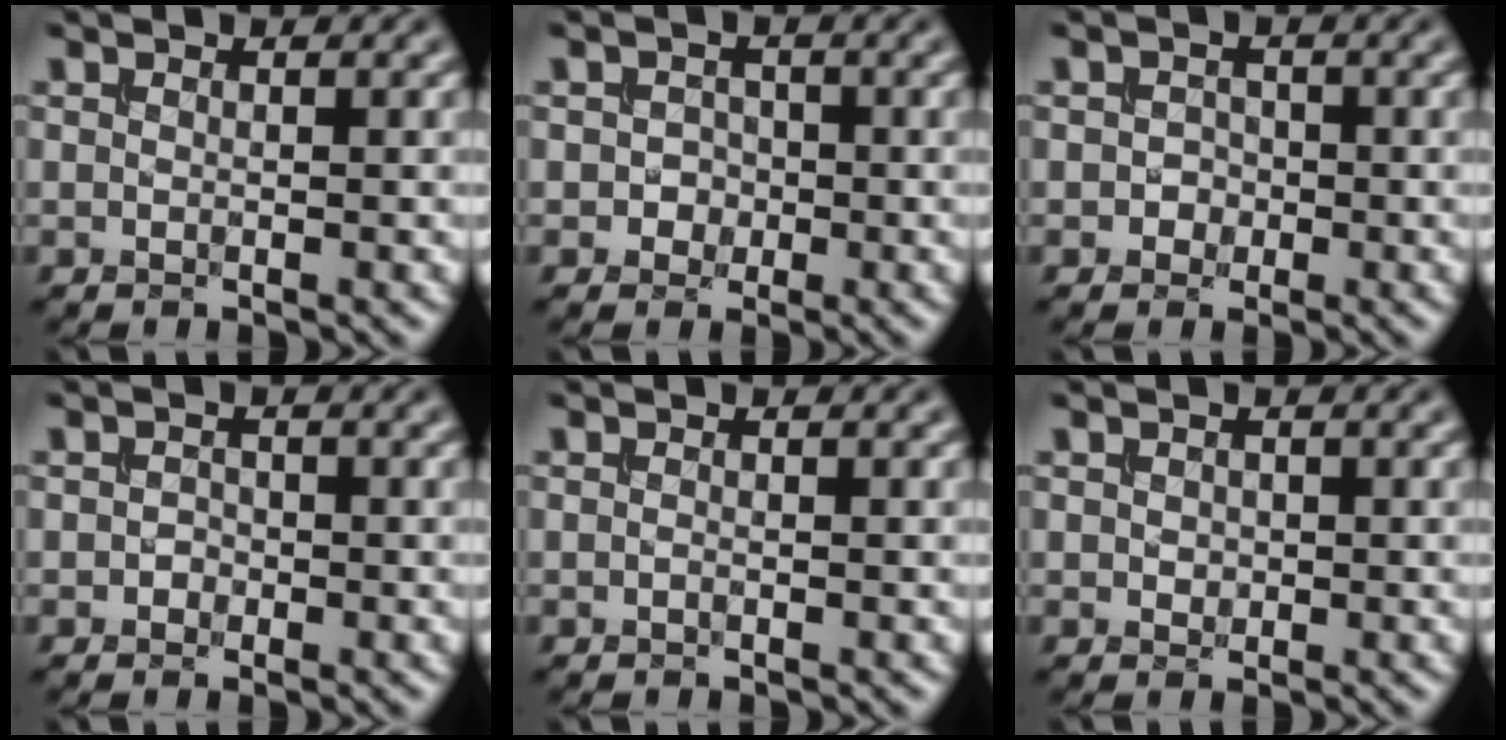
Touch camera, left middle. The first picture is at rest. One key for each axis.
{"total": 1.4, "fx": -0.4, "fy": 1.3, "fz": 0.4, "tx": 0.001, "ty": 0.001, "tz": -0.011}
{"total": 1.2, "fx": -0.4, "fy": 1.1, "fz": 0.3, "tx": -0.001, "ty": 0.001, "tz": -0.010}
{"total": 0.8, "fx": -0.4, "fy": 0.7, "fz": 0.2, "tx": -0.001, "ty": -0.001, "tz": -0.010}
{"total": 0.0}
{"total": 0.7, "fx": 0.0, "fy": 0.6, "fz": 0.3, "tx": -0.008, "ty": -0.001, "tz": -0.001}